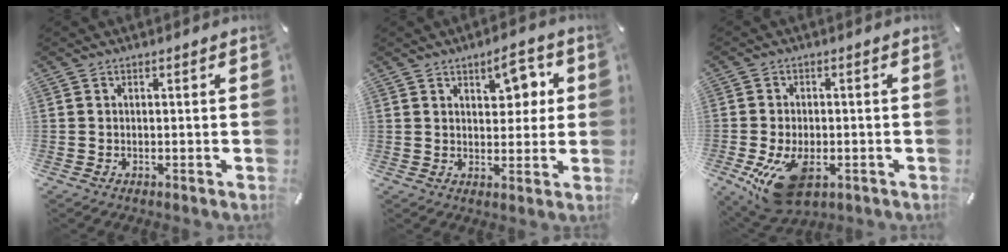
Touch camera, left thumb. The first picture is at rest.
{"total": 7.7, "force": [3.7, 4.6, 5.0], "torque": [-0.047, -0.015, 0.055]}
{"total": 11.2, "force": [-3.9, 6.3, 8.4], "torque": [-0.171, -0.001, -0.066]}